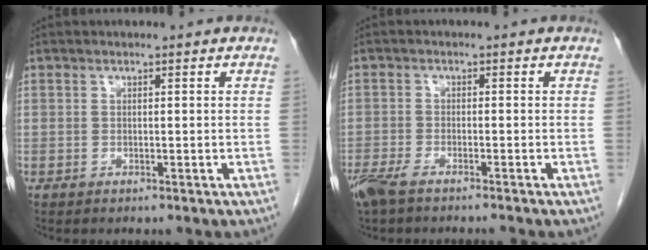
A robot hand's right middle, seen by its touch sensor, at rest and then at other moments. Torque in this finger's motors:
{"motor_torque": [0.10, -0.02, 0.05, 0.04]}